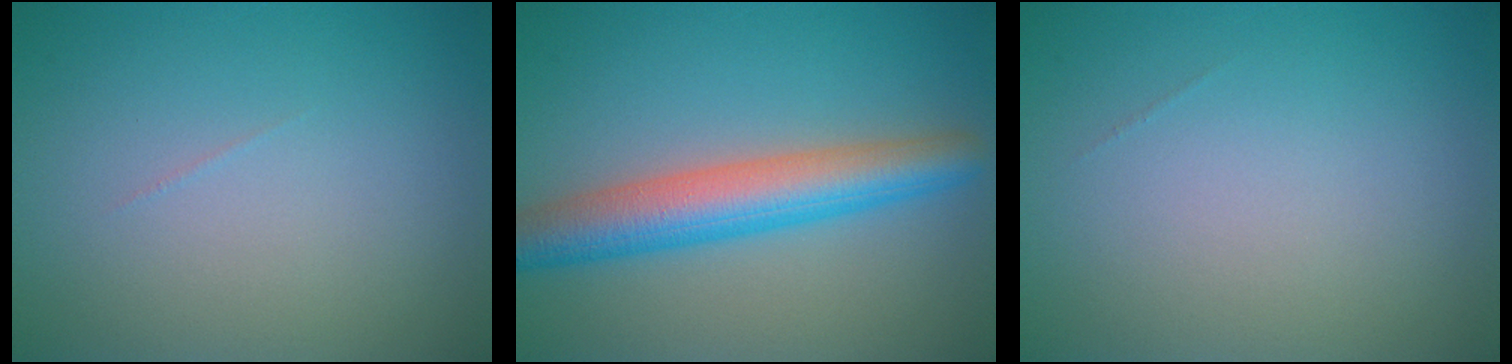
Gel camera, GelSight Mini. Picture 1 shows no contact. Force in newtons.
{"total": 6.3, "press": 6.3, "slide": 0.2}
{"total": 0.0}